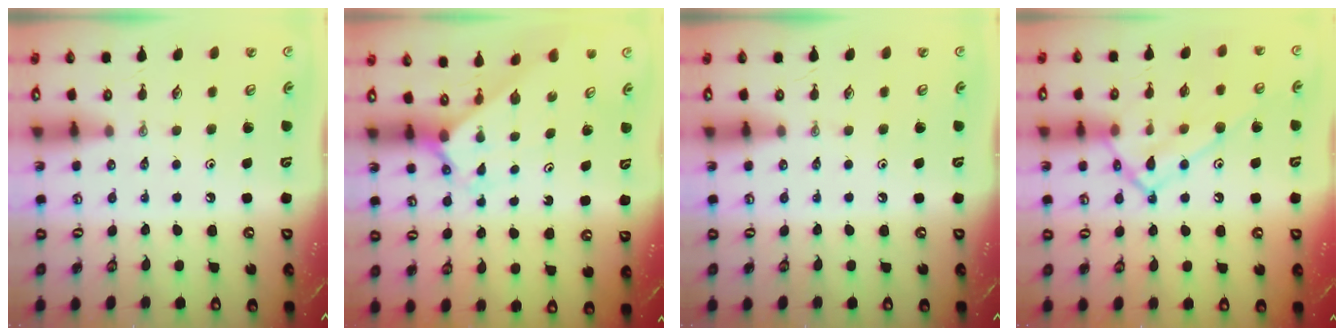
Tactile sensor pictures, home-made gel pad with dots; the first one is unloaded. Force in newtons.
{"total": 2.1, "press": 2.1, "slide": 0.2}
{"total": 0.0}
{"total": 14.2, "press": 14.1, "slide": 1.0}